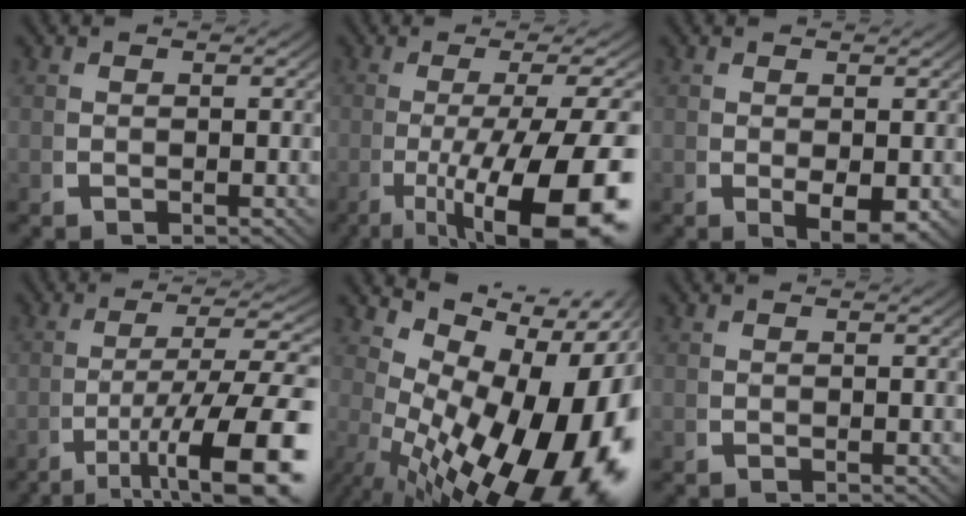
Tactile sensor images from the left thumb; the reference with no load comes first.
{"total": 13.2, "force": [-3.8, 6.6, 10.8], "torque": [-0.188, -0.047, -0.029]}
{"total": 2.9, "force": [-0.3, 1.4, 2.5], "torque": [-0.044, -0.016, 0.003]}
{"total": 10.5, "force": [-3.2, 4.7, 8.9], "torque": [-0.150, -0.036, -0.031]}
{"total": 22.3, "force": [-1.2, 14.2, 17.2], "torque": [-0.266, -0.046, 0.007]}
{"total": 0.0}